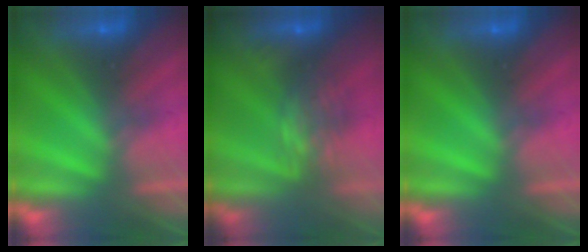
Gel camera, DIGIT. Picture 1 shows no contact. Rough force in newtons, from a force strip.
{"total": 6.0}
{"total": 0.0}